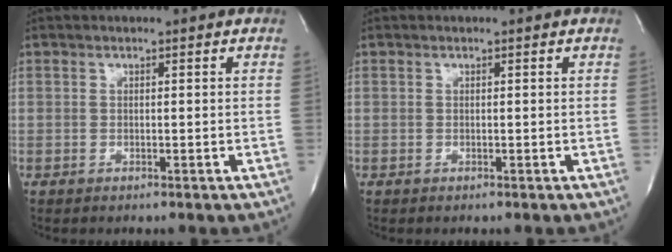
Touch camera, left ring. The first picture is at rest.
{"total": 0.0}